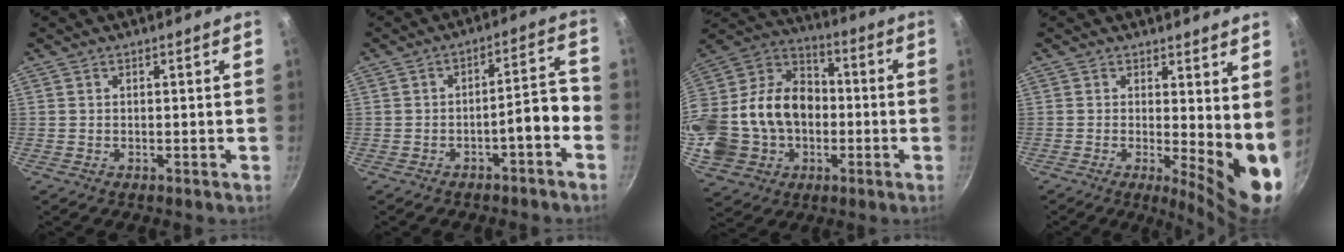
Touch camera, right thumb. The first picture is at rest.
{"total": 6.5, "force": [-3.2, 1.7, 5.3], "torque": [-0.071, 0.051, -0.037]}
{"total": 25.5, "force": [-2.1, 20.1, 15.5], "torque": [-0.299, 0.057, -0.027]}
{"total": 9.5, "force": [0.8, 3.1, 9.0], "torque": [-0.104, -0.029, 0.014]}